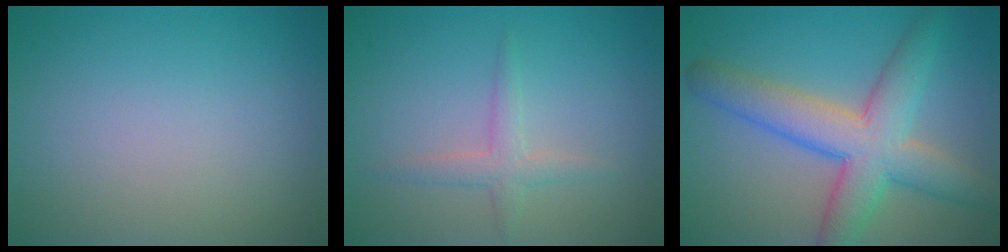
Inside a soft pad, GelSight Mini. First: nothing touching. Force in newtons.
{"total": 1.9, "press": 1.9, "slide": 0.1}
{"total": 7.6, "press": 7.6, "slide": 0.3}